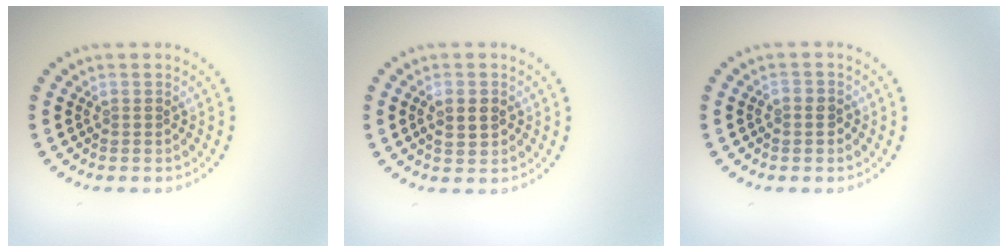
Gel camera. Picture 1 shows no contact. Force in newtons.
{"total": 1.9, "press": 1.9, "slide": 0.1}
{"total": 0.9, "press": 0.9, "slide": 0.3}